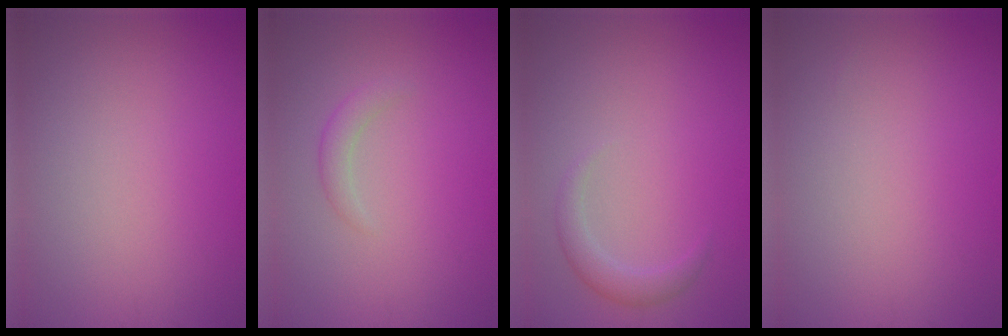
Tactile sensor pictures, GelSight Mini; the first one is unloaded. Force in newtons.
{"total": 1.3, "press": 1.3, "slide": 0.1}
{"total": 1.8, "press": 1.8, "slide": 0.2}
{"total": 0.0}